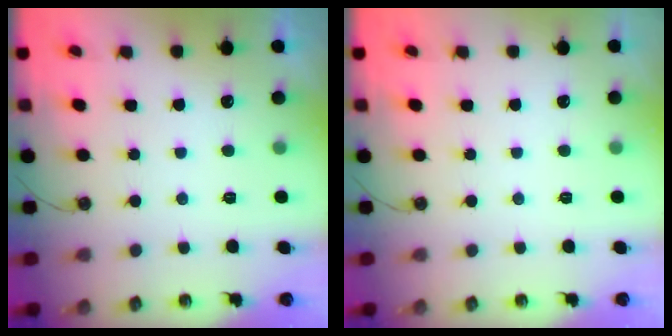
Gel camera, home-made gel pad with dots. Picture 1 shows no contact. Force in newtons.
{"total": 0.0}